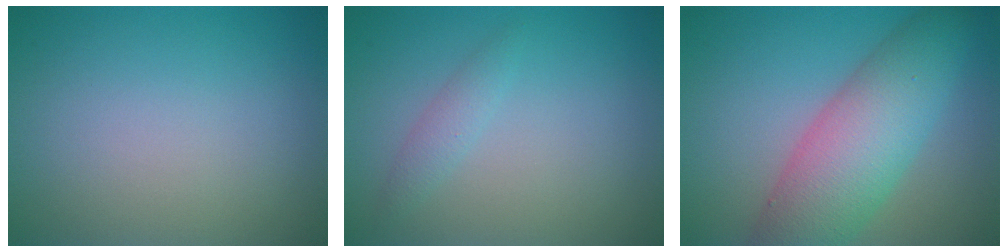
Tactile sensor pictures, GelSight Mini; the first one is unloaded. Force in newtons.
{"total": 1.3, "press": 1.3, "slide": 0.0}
{"total": 8.4, "press": 8.4, "slide": 0.3}